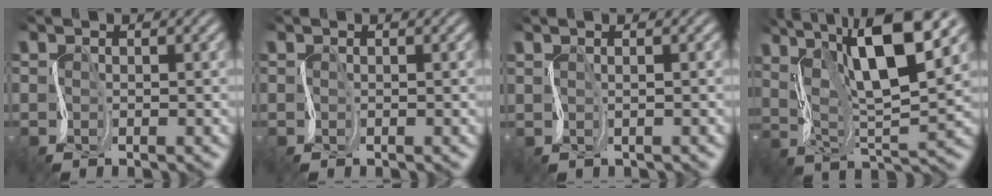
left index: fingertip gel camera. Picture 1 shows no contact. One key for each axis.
{"total": 0.0}
{"total": 1.3, "fx": 1.3, "fy": -0.1, "fz": -0.1, "tx": 0.010, "ty": 0.009, "tz": 0.014}
{"total": 9.9, "fx": 6.4, "fy": 1.6, "fz": 7.3, "tx": -0.131, "ty": 0.019, "tz": 0.106}